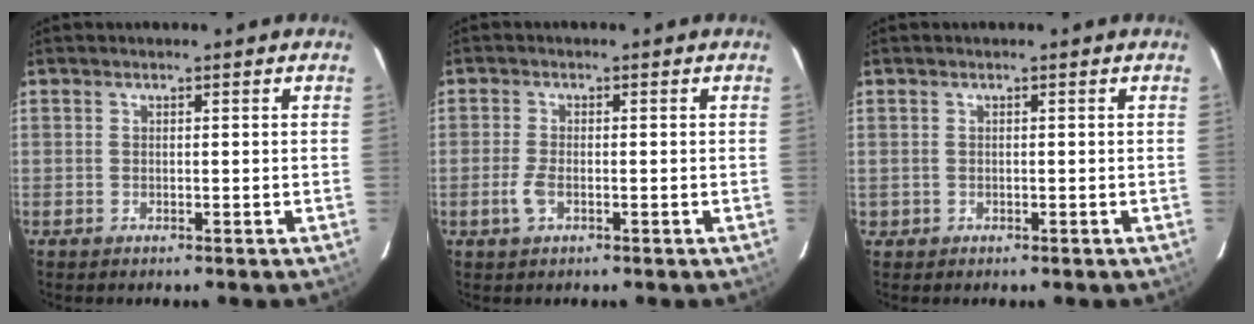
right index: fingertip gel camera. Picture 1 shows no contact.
{"total": 2.9, "force": [-1.1, 1.3, 2.4], "torque": [-0.057, -0.002, -0.023]}
{"total": 1.0, "force": [-0.3, 0.9, -0.1], "torque": [0.003, 0.002, -0.002]}